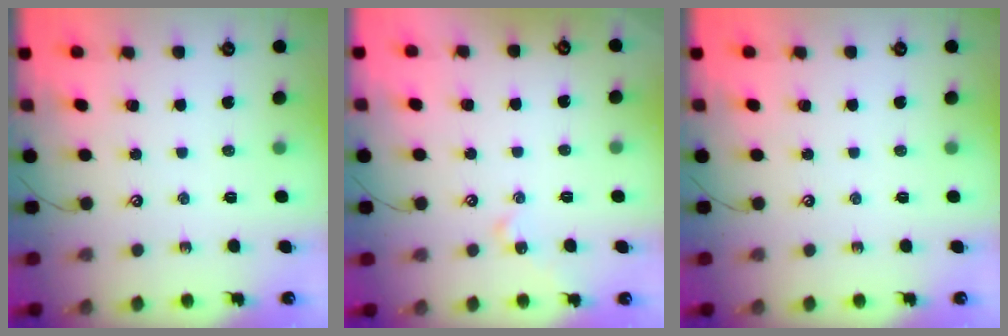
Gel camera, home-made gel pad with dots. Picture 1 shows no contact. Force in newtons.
{"total": 0.5, "press": 0.4, "slide": 0.4}
{"total": 0.0}